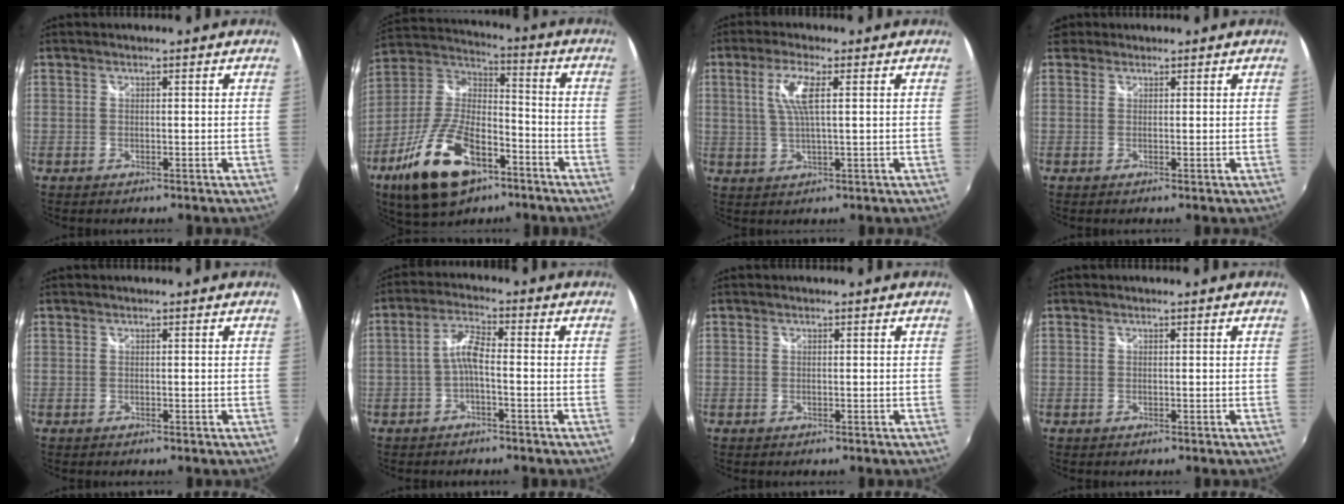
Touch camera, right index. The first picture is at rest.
{"total": 20.5, "force": [-10.8, 9.7, 14.5], "torque": [-0.301, -0.016, -0.188]}
{"total": 5.8, "force": [1.6, 0.7, 5.6], "torque": [-0.111, 0.000, 0.032]}
{"total": 1.5, "force": [0.6, 1.3, 0.2], "torque": [-0.001, 0.003, 0.003]}
{"total": 0.0}
{"total": 4.2, "force": [-1.6, 0.9, 3.8], "torque": [-0.083, 0.011, -0.032]}
{"total": 0.0}
{"total": 0.0}